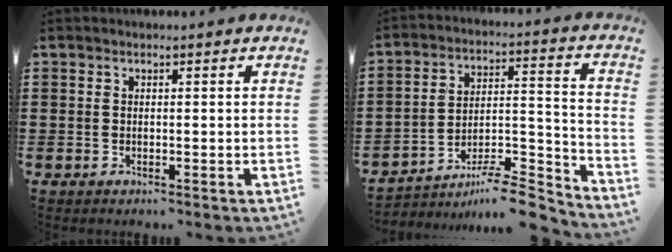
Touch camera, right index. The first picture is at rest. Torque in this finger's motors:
{"motor_torque": [-0.42, -0.09, -1.05, -0.21]}